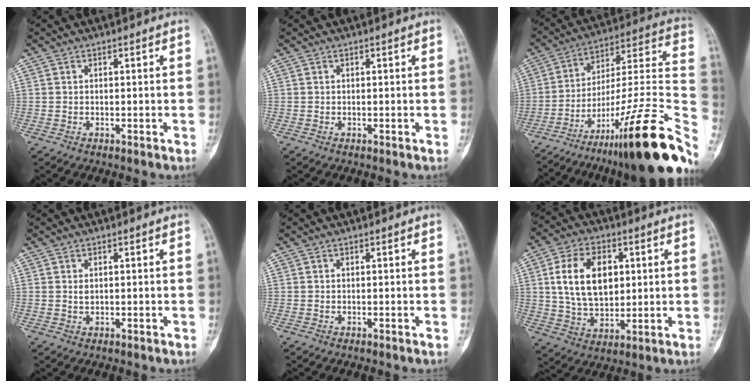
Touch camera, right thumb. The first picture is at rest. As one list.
[{"total": 0.0}, {"total": 29.7, "force": [-16.1, 4.8, 24.5], "torque": [-0.285, 0.077, -0.248]}, {"total": 1.0, "force": [0.3, 0.6, 0.7], "torque": [-0.012, -0.002, 0.009]}, {"total": 0.0}, {"total": 14.3, "force": [3.0, 9.3, 10.4], "torque": [-0.155, -0.010, 0.057]}]